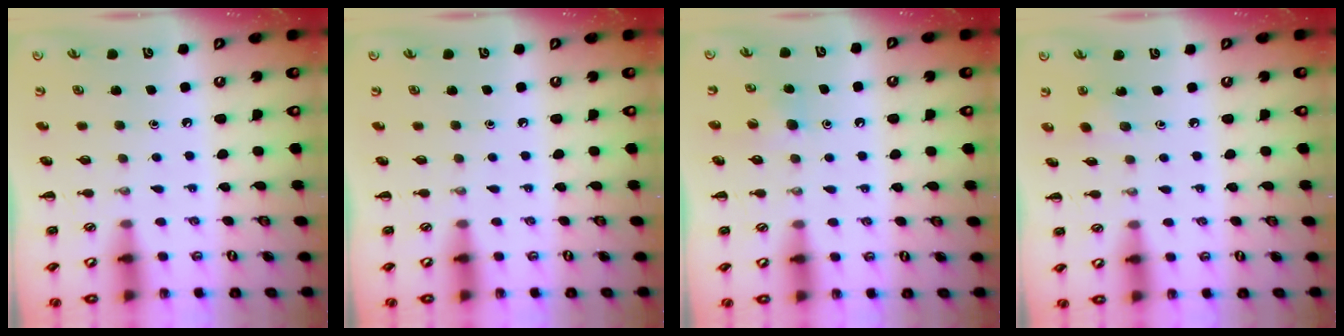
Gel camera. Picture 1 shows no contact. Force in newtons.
{"total": 0.0}
{"total": 5.0, "press": 4.8, "slide": 1.6}
{"total": 2.5, "press": 2.4, "slide": 0.8}